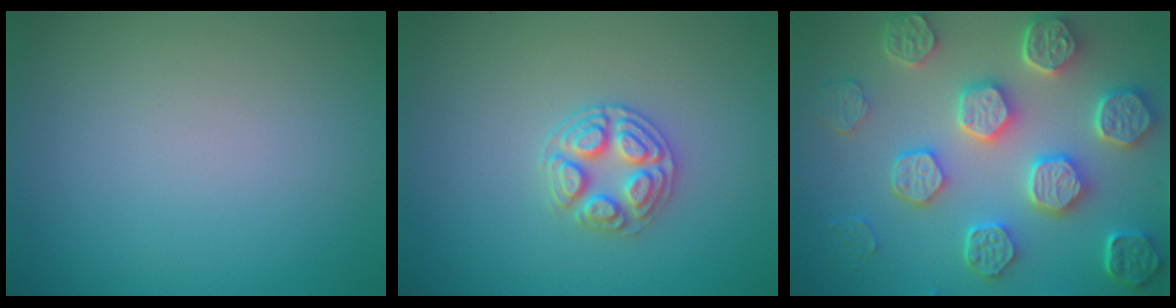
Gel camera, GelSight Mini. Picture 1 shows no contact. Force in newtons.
{"total": 2.8, "press": 2.7, "slide": 0.9}
{"total": 8.2, "press": 6.5, "slide": 5.0}